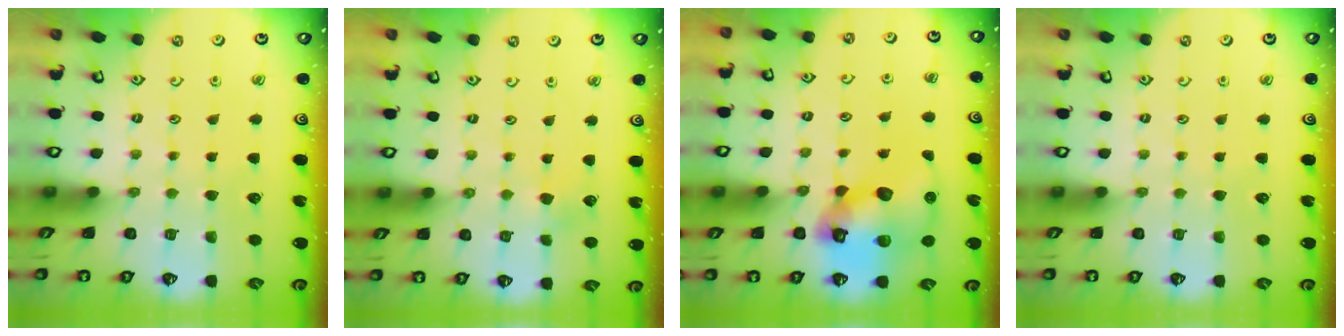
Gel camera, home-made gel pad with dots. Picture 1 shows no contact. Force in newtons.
{"total": 2.1, "press": 2.1, "slide": 0.3}
{"total": 15.4, "press": 15.2, "slide": 2.4}
{"total": 0.0}